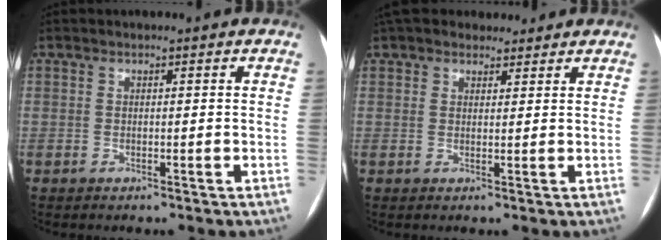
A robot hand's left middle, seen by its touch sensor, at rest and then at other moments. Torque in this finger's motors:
{"motor_torque": [1.00, -1.14, 0.15, 0.03]}